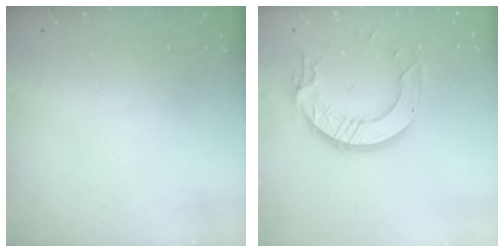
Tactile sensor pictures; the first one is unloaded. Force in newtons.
{"total": 12.7, "press": 12.6, "slide": 1.2}